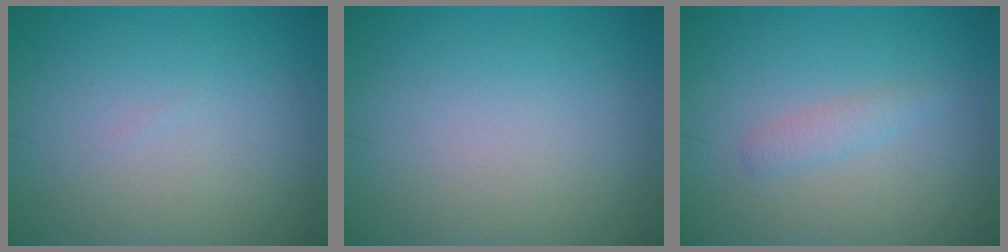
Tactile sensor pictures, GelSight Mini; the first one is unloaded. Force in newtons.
{"total": 0.0}
{"total": 1.4, "press": 1.4, "slide": 0.1}